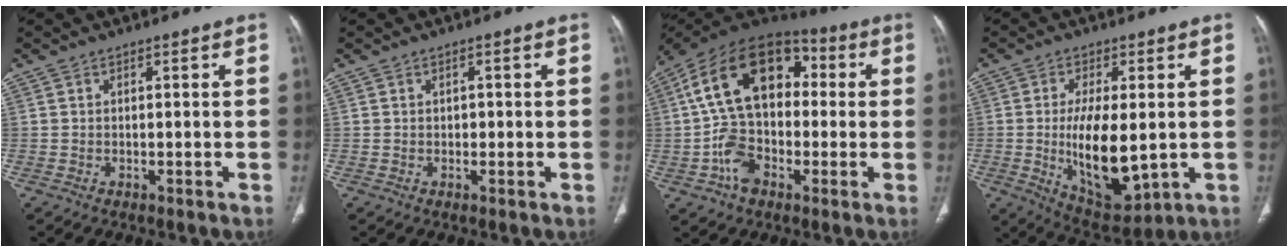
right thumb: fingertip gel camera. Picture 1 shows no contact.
{"total": 1.0, "force": [0.2, 0.8, 0.6], "torque": [-0.002, 0.001, 0.002]}
{"total": 21.0, "force": [-0.4, 14.2, 15.4], "torque": [-0.254, 0.035, -0.014]}
{"total": 14.3, "force": [-1.1, 6.3, 12.8], "torque": [-0.205, -0.022, -0.001]}